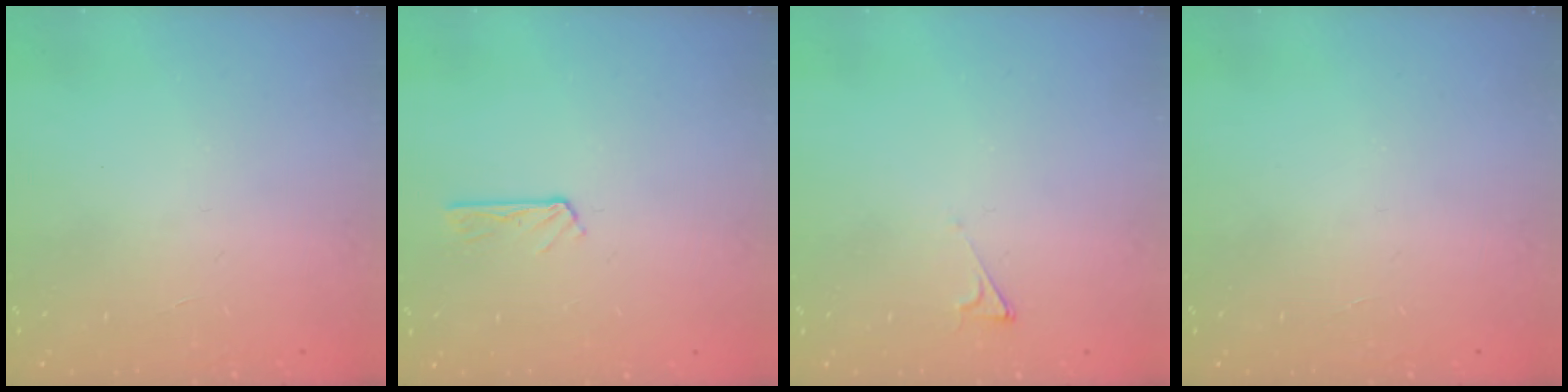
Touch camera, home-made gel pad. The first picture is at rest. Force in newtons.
{"total": 2.6, "press": 2.6, "slide": 0.2}
{"total": 2.8, "press": 2.7, "slide": 0.5}
{"total": 0.0}